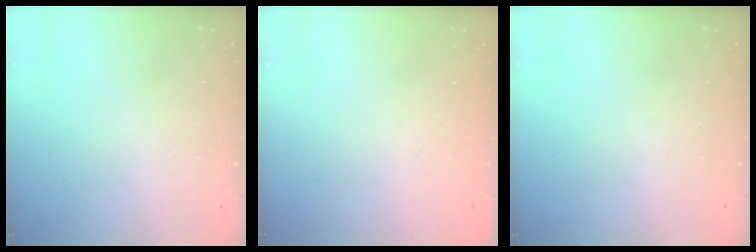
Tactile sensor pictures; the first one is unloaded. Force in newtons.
{"total": 0.0}
{"total": 0.0}